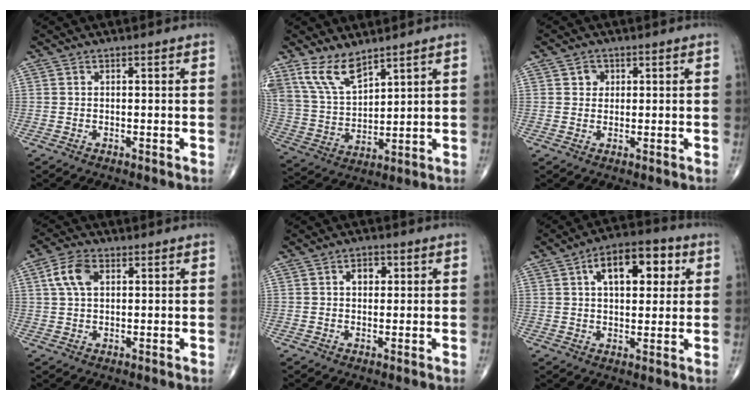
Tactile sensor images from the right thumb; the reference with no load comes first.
{"total": 10.1, "force": [7.3, 4.3, 5.5], "torque": [-0.103, -0.037, 0.165]}
{"total": 2.2, "force": [0.7, 1.9, 0.7], "torque": [0.002, -0.001, 0.007]}
{"total": 6.2, "force": [1.9, 3.8, 4.6], "torque": [-0.090, 0.008, 0.034]}
{"total": 3.2, "force": [0.8, 2.3, 2.1], "torque": [-0.017, 0.004, 0.009]}
{"total": 13.3, "force": [4.2, 7.0, 10.5], "torque": [-0.126, 0.012, 0.061]}